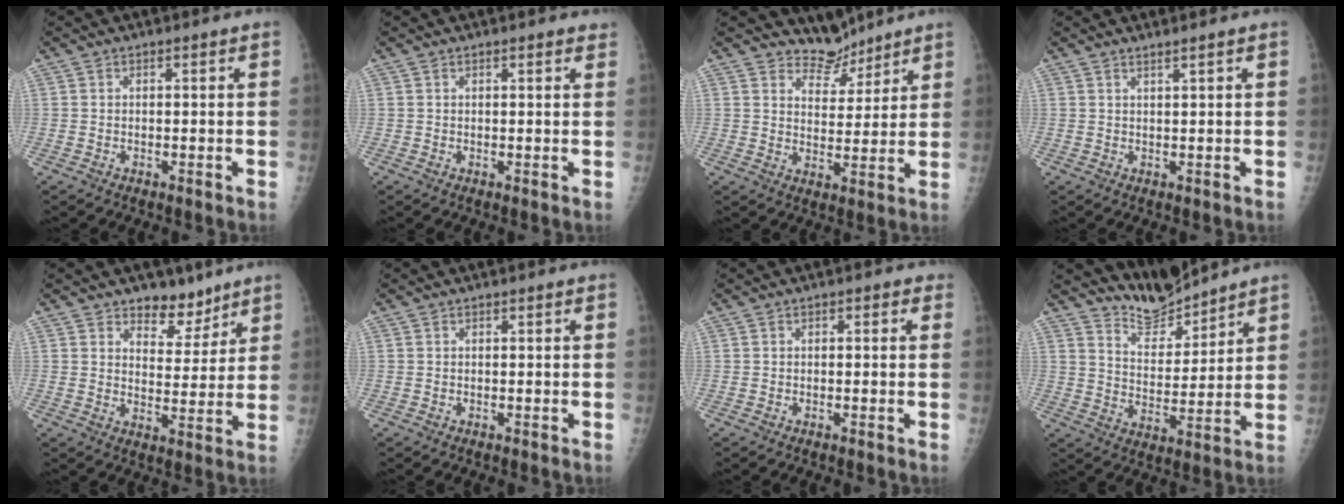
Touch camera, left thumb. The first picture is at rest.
{"total": 1.4, "force": [1.0, 0.4, 0.9], "torque": [-0.009, 0.000, 0.010]}
{"total": 5.4, "force": [4.9, 2.2, -0.6], "torque": [0.038, -0.050, 0.088]}
{"total": 1.2, "force": [1.0, -0.6, 0.4], "torque": [-0.012, -0.009, 0.022]}
{"total": 7.1, "force": [5.6, 3.8, 2.1], "torque": [0.007, -0.037, 0.088]}
{"total": 0.0}
{"total": 1.3, "force": [0.5, 0.8, 1.0], "torque": [0.000, 0.005, -0.002]}
{"total": 7.5, "force": [7.4, 1.3, 0.1], "torque": [0.015, -0.062, 0.149]}